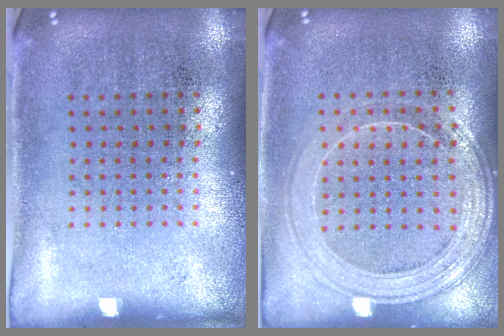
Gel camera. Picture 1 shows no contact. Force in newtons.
{"total": 1.6, "press": 1.5, "slide": 0.4}